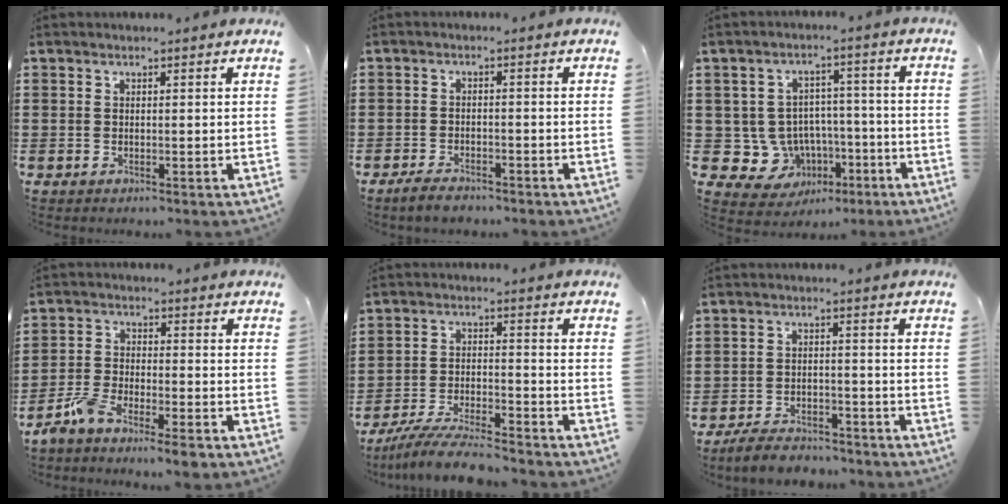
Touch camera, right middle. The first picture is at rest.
{"total": 2.5, "force": [-2.2, 0.6, 1.1], "torque": [-0.029, 0.000, -0.045]}
{"total": 6.9, "force": [-1.8, 6.6, 1.3], "torque": [-0.042, 0.007, -0.022]}
{"total": 5.7, "force": [-4.9, 1.0, 2.8], "torque": [-0.072, -0.003, -0.098]}
{"total": 7.3, "force": [-6.7, 0.5, 2.8], "torque": [-0.059, -0.002, -0.128]}
{"total": 4.3, "force": [-4.2, 0.7, 0.5], "torque": [-0.019, 0.007, -0.089]}